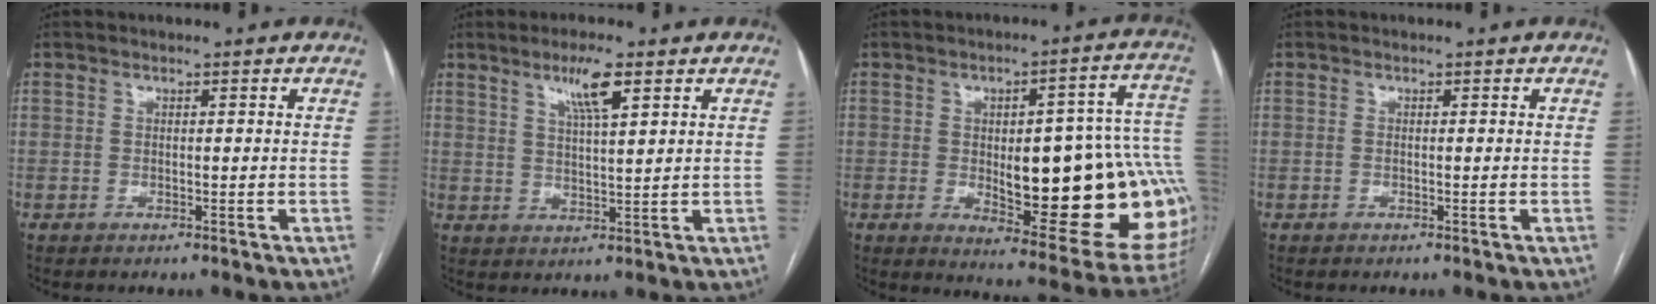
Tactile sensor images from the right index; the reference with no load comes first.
{"total": 5.7, "force": [3.2, 0.5, 4.6], "torque": [-0.084, -0.001, 0.059]}
{"total": 24.4, "force": [-2.4, 6.2, 23.5], "torque": [-0.212, 0.022, -0.009]}
{"total": 0.0}